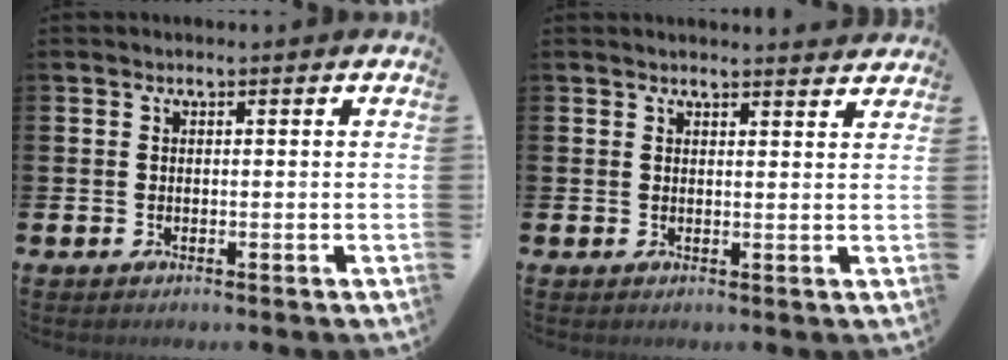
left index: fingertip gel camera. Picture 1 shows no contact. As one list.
[{"total": 2.0, "force": [2.0, 0.0, -0.1], "torque": [0.015, -0.016, 0.033]}]